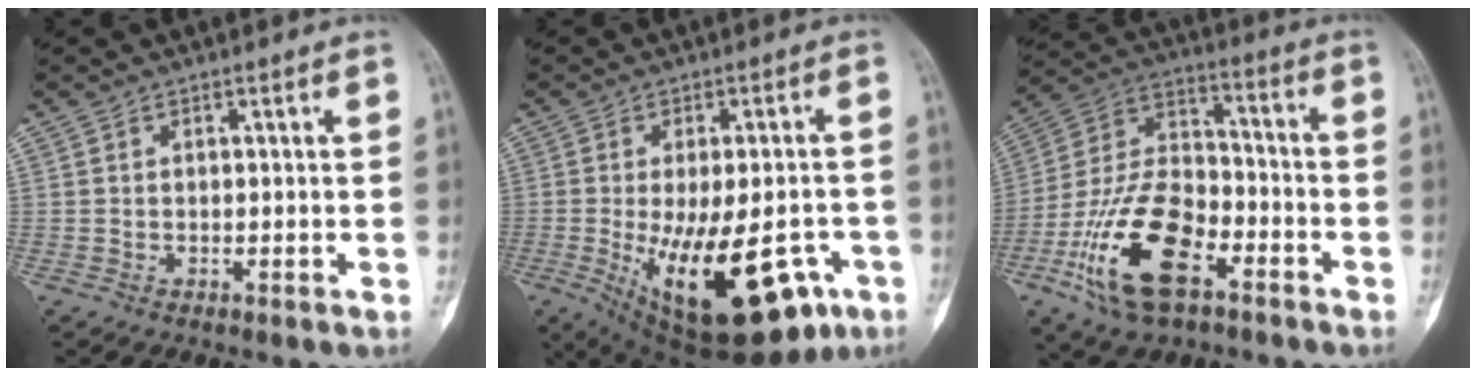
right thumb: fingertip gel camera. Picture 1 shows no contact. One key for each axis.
{"total": 21.9, "fx": -7.9, "fy": 9.5, "fz": 18.1, "tx": -0.247, "ty": -0.007, "tz": -0.094}
{"total": 19.4, "fx": -9.0, "fy": 9.7, "fz": 14.2, "tx": -0.267, "ty": 0.049, "tz": -0.167}